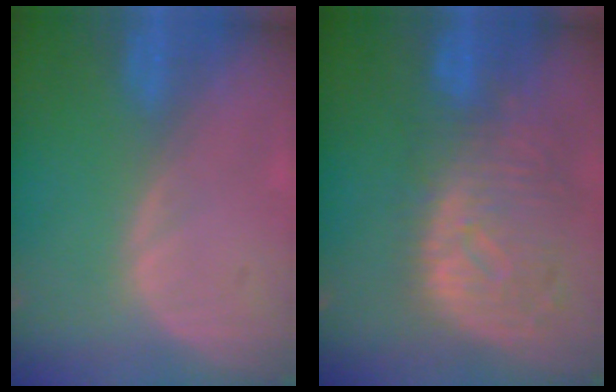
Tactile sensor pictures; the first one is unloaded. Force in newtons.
{"total": 11.4, "press": 10.0, "slide": 5.5}